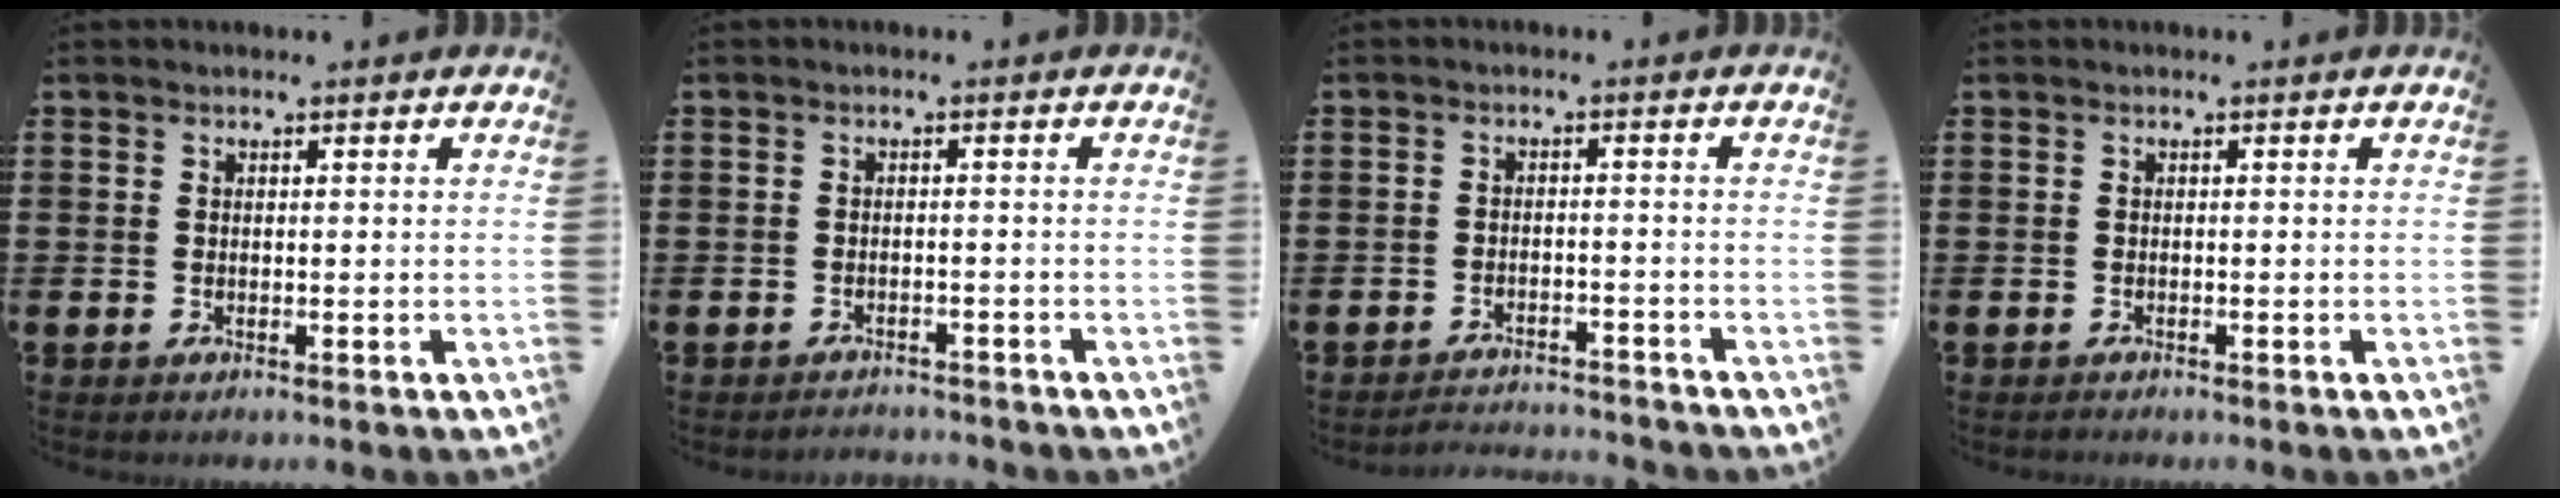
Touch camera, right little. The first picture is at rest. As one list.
[{"total": 1.3, "force": [-1.2, 0.0, -0.1], "torque": [-0.002, 0.002, -0.027]}, {"total": 2.2, "force": [-2.2, 0.0, -0.1], "torque": [-0.003, 0.004, -0.048]}, {"total": 0.0}]